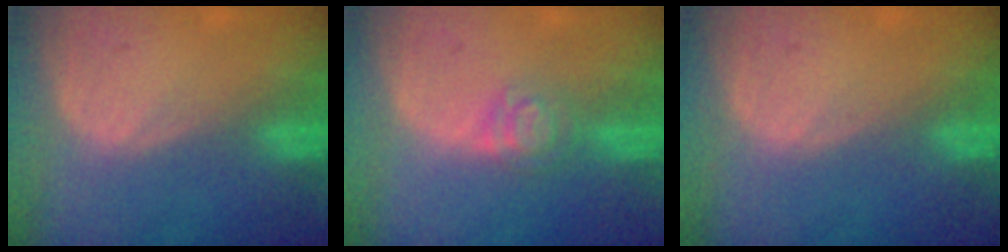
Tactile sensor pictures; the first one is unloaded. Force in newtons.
{"total": 4.0, "press": 3.6, "slide": 1.8}
{"total": 0.0}